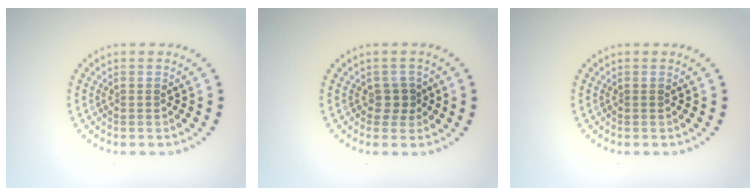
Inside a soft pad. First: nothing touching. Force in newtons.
{"total": 1.6, "press": 1.4, "slide": 0.9}
{"total": 0.0}